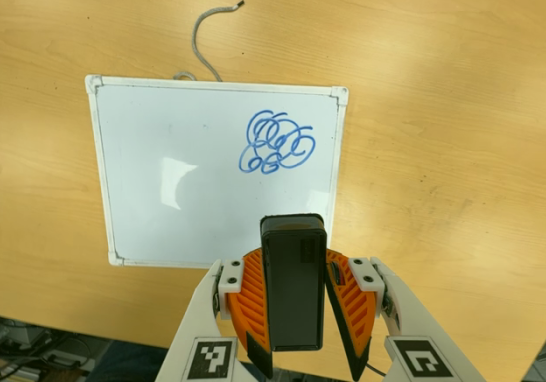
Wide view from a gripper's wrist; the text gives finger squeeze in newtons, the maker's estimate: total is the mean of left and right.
{"total": 6.0, "left": 5.4, "right": 6.5}